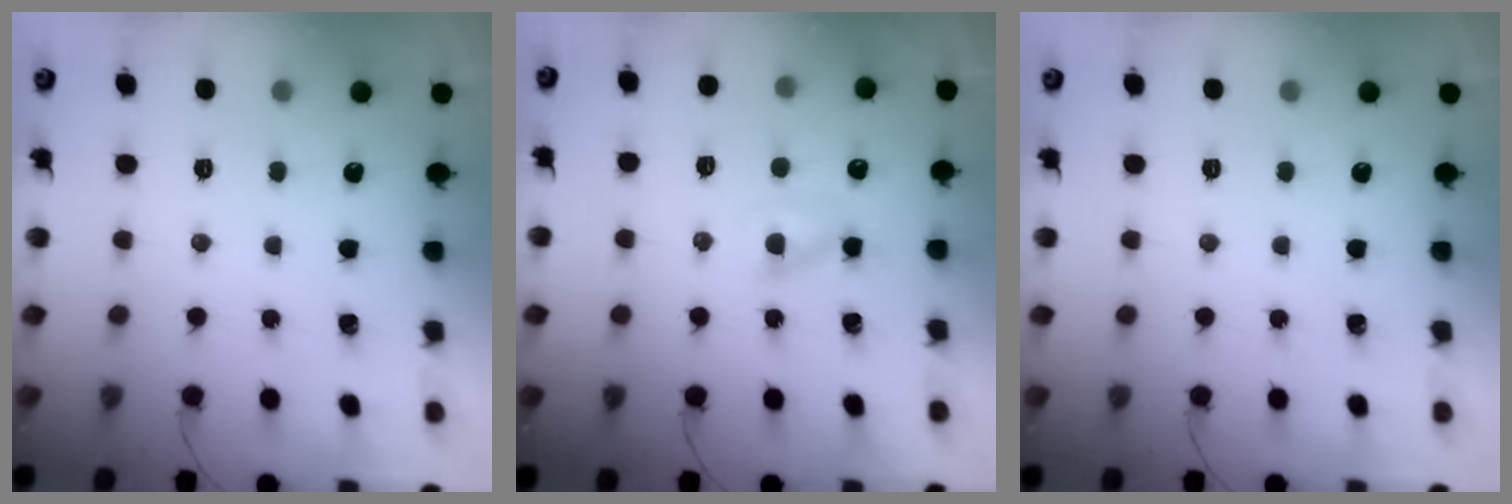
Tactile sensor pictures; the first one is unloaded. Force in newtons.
{"total": 2.8, "press": 2.5, "slide": 1.3}
{"total": 0.0}